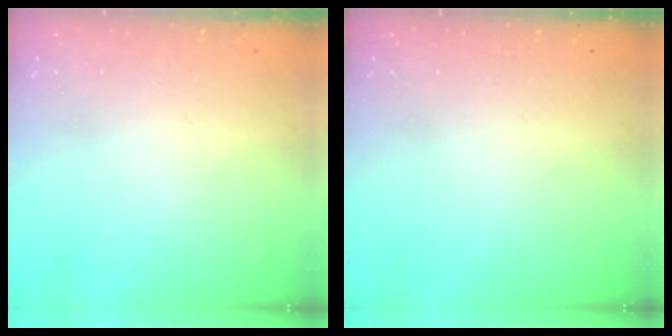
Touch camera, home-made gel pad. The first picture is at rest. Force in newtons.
{"total": 0.0}